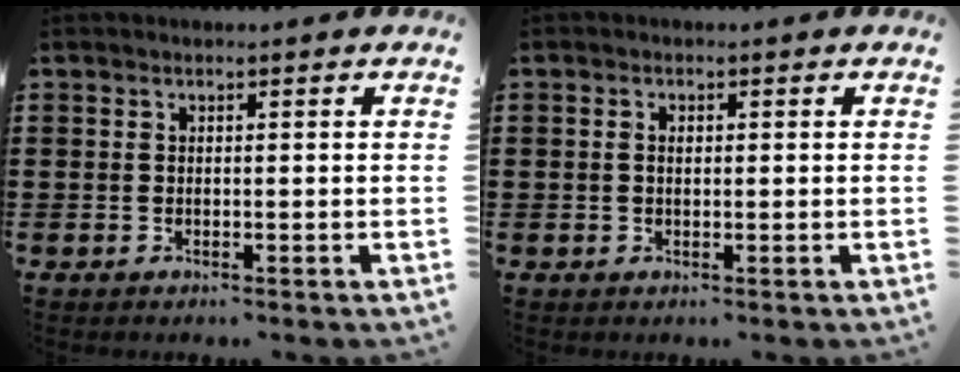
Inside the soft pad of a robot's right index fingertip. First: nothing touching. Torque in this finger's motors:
{"motor_torque": [-0.20, -0.15, -0.02, -0.01]}